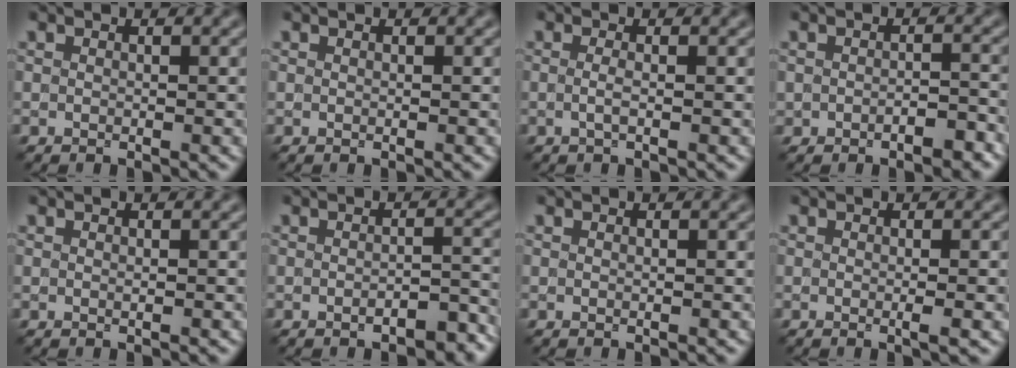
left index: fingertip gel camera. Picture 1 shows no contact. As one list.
[{"total": 0.0}, {"total": 1.2, "force": [0.0, 0.4, 1.1], "torque": [-0.022, -0.003, -0.005]}, {"total": 2.0, "force": [-1.2, 1.0, 1.3], "torque": [-0.024, 0.006, -0.017]}, {"total": 0.0}, {"total": 3.1, "force": [-1.9, 1.0, 2.2], "torque": [-0.033, 0.003, -0.025]}, {"total": 0.0}, {"total": 2.3, "force": [-0.1, 0.7, 2.2], "torque": [-0.024, -0.003, -0.005]}]